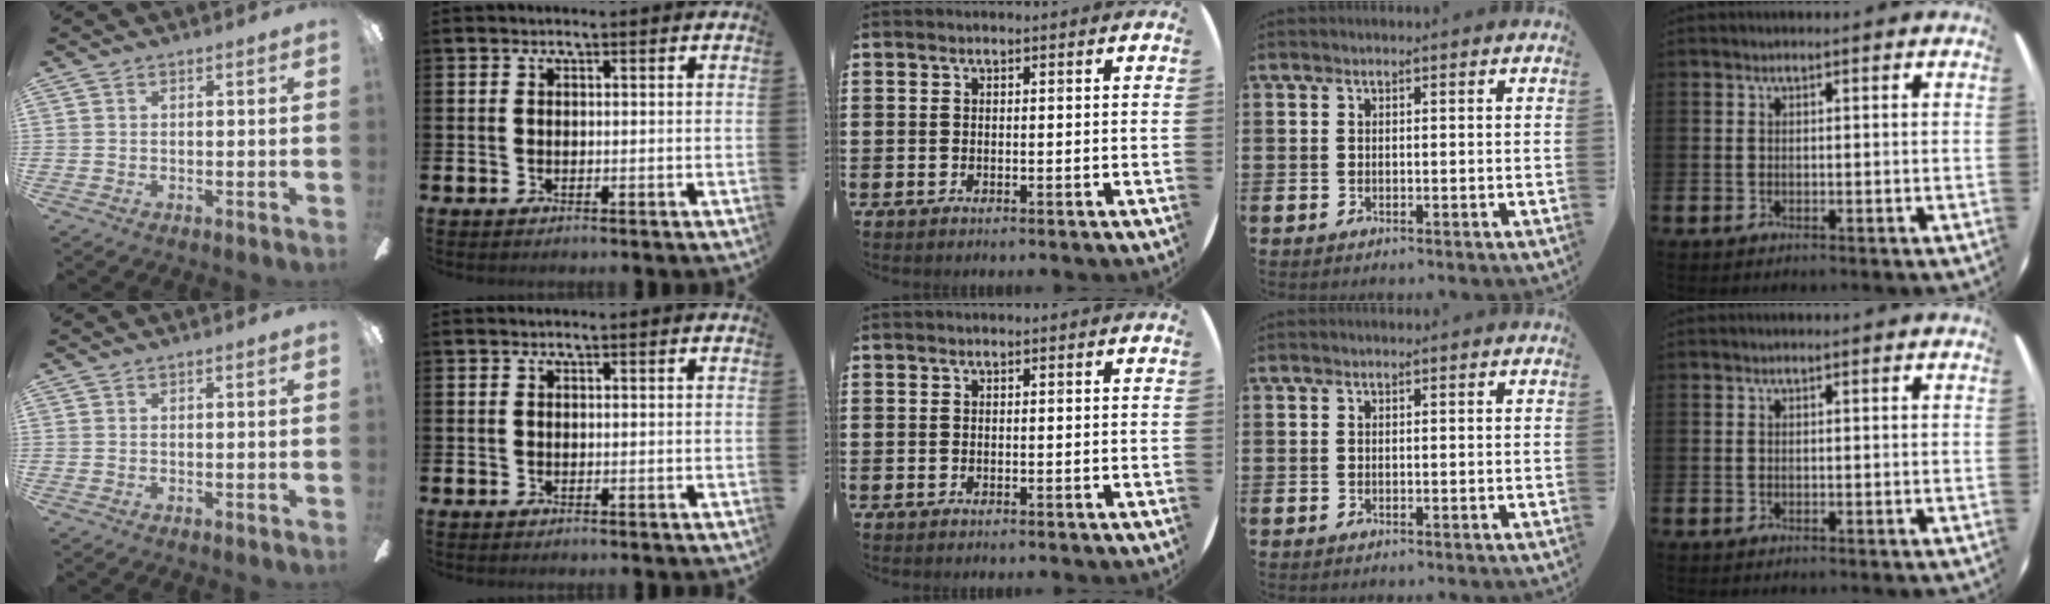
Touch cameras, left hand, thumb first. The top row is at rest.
{}